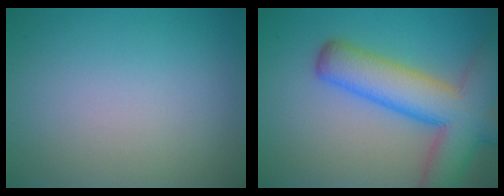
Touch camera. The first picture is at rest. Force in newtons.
{"total": 10.0, "press": 10.0, "slide": 0.6}